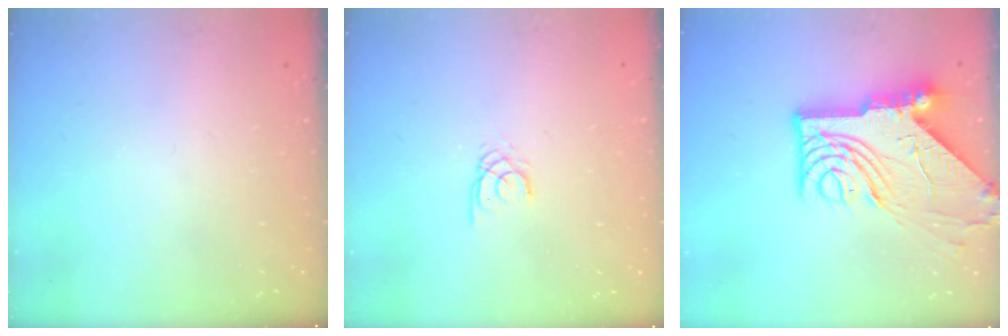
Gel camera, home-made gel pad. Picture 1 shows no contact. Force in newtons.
{"total": 1.9, "press": 1.9, "slide": 0.3}
{"total": 20.4, "press": 20.3, "slide": 2.0}